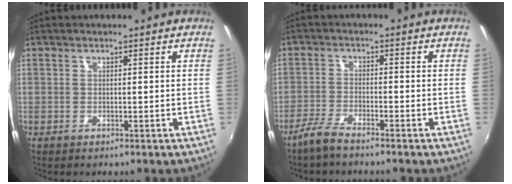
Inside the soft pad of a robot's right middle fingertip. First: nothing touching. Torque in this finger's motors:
{"motor_torque": [0.77, -0.67, 0.04, 0.04]}